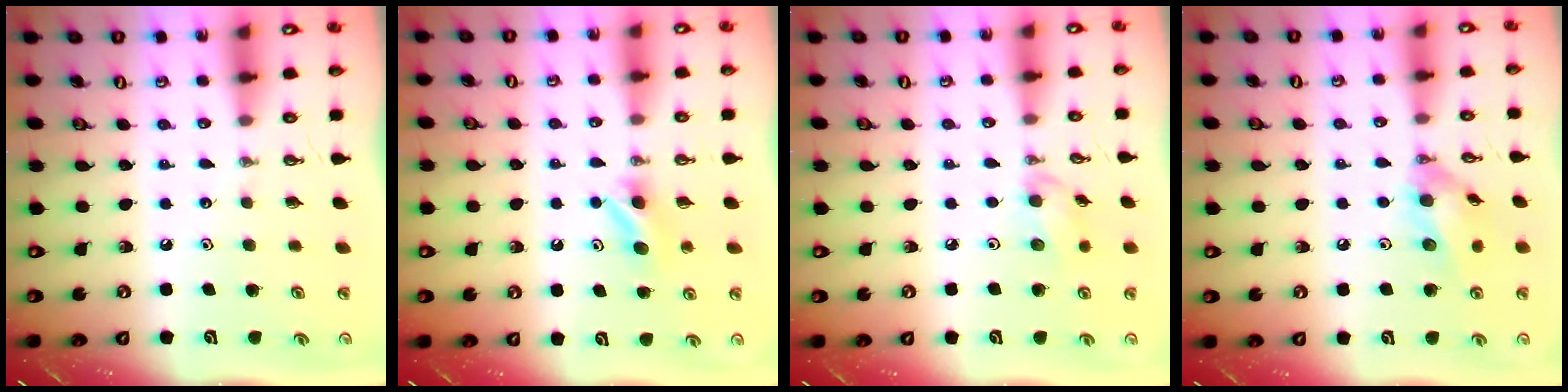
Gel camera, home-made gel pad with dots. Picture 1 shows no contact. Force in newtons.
{"total": 4.5, "press": 3.9, "slide": 2.4}
{"total": 6.4, "press": 6.2, "slide": 1.6}
{"total": 10.9, "press": 10.7, "slide": 1.8}